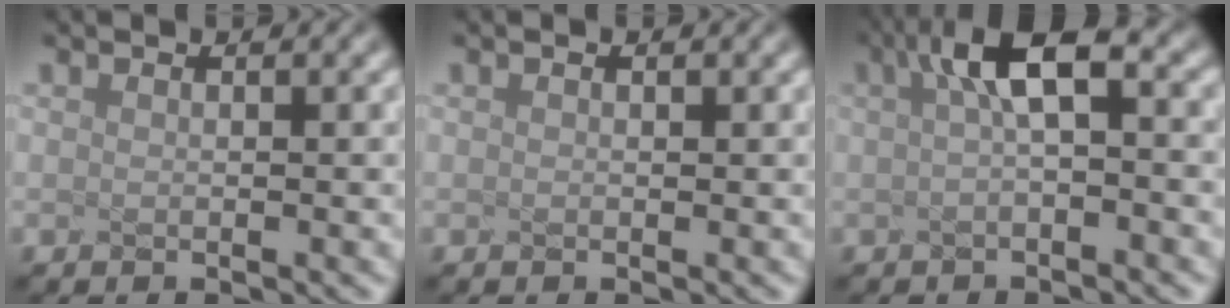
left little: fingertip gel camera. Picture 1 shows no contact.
{"total": 0.0}
{"total": 3.2, "force": [-0.6, 0.2, 3.2], "torque": [-0.079, 0.005, 0.025]}